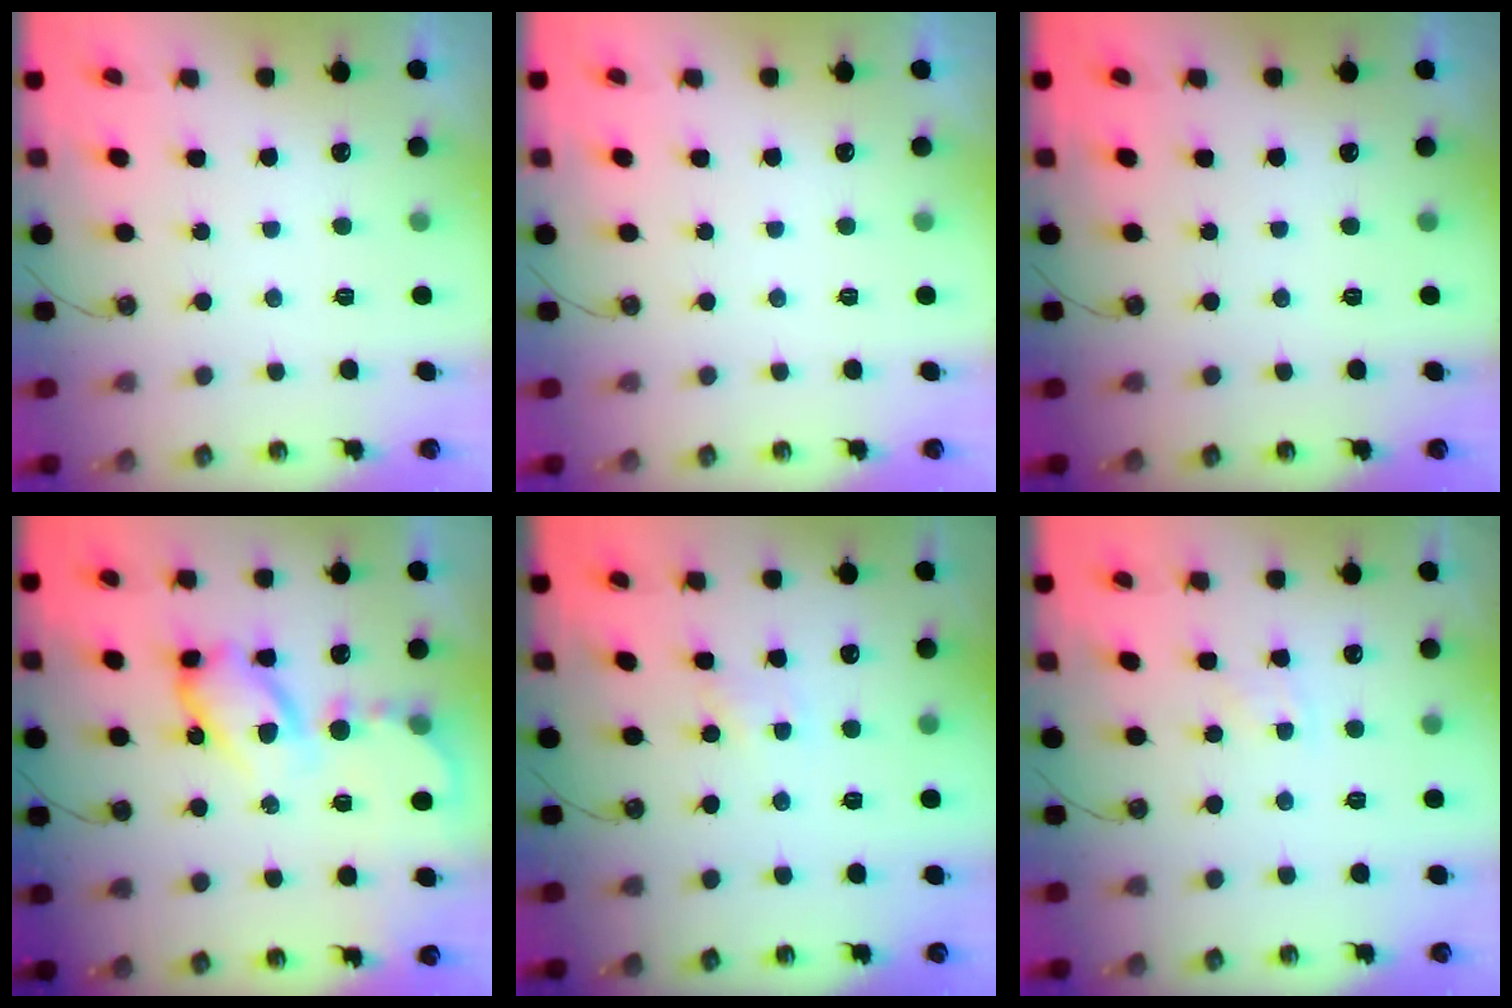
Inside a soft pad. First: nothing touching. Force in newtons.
{"total": 0.0}
{"total": 0.0}
{"total": 14.3, "press": 14.2, "slide": 1.4}
{"total": 2.3, "press": 2.3, "slide": 0.3}
{"total": 3.3, "press": 3.3, "slide": 0.5}